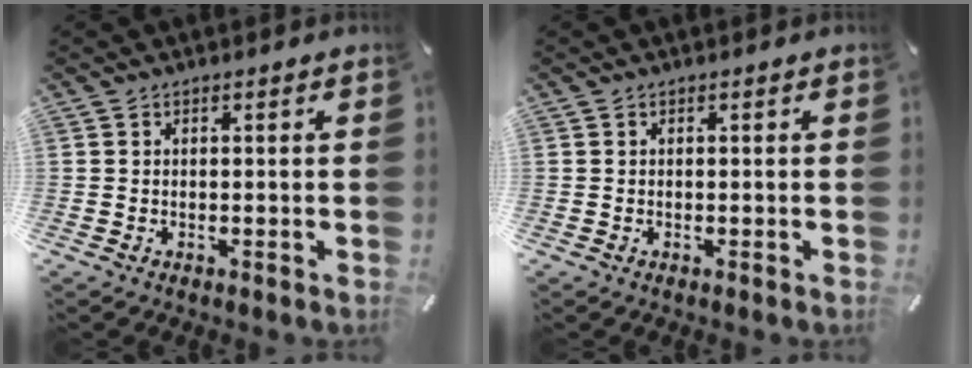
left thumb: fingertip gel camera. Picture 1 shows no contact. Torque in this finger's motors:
{"motor_torque": [0.00, 0.00, -0.01, 0.01, 0.00]}